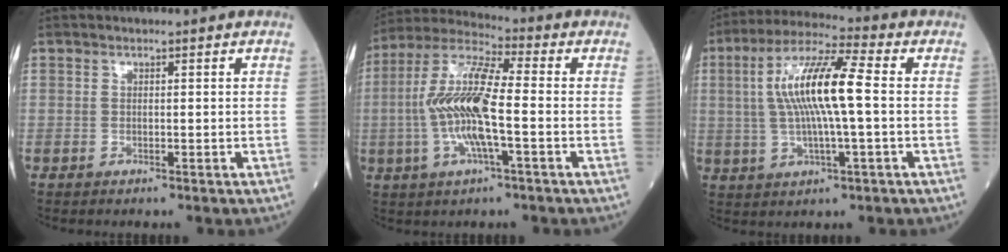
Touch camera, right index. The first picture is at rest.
{"total": 12.6, "force": [-1.7, 2.2, 12.3], "torque": [-0.259, 0.009, -0.035]}
{"total": 12.6, "force": [0.9, 1.3, 12.5], "torque": [-0.247, 0.017, 0.013]}